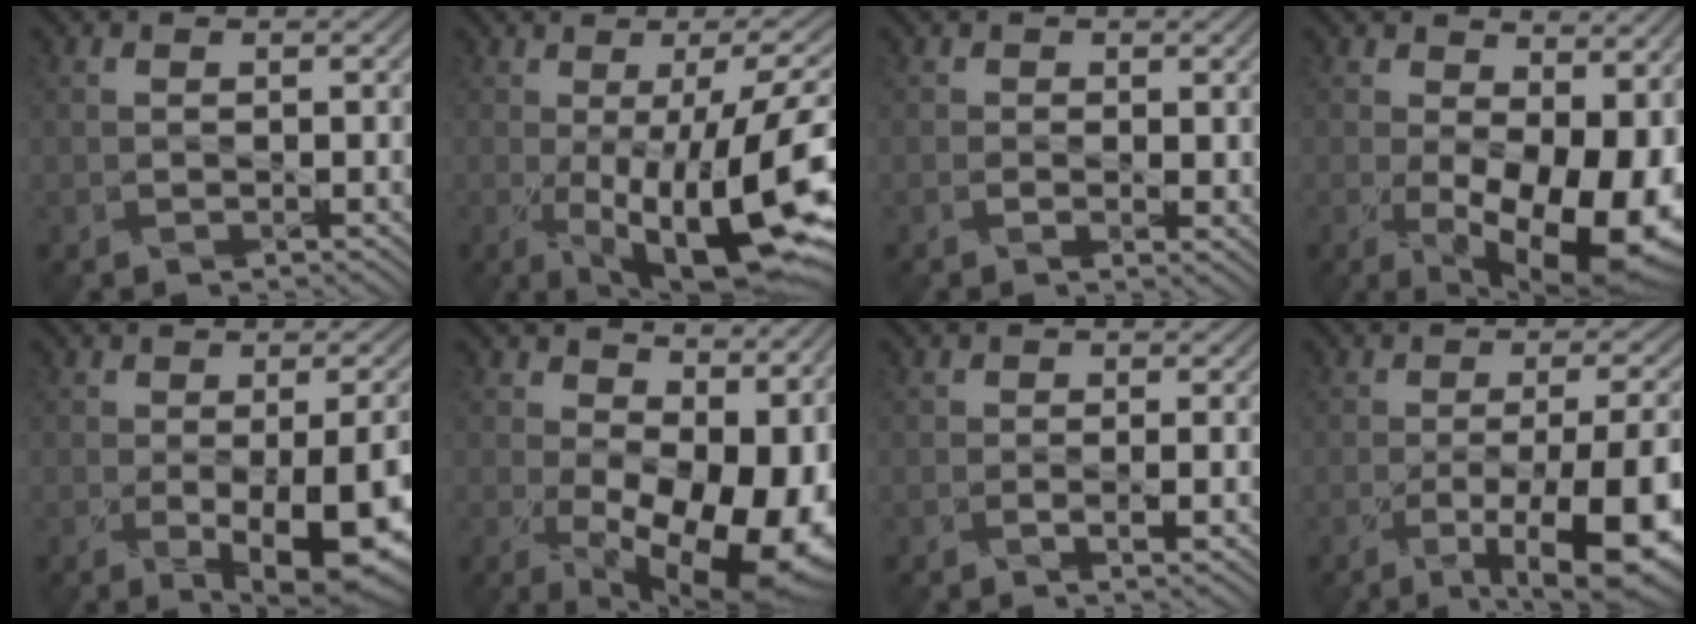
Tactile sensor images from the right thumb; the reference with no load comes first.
{"total": 15.5, "force": [-2.8, 4.8, 14.5], "torque": [-0.207, -0.024, -0.031]}
{"total": 1.1, "force": [0.0, 1.0, 0.6], "torque": [-0.008, -0.010, -0.001]}
{"total": 14.0, "force": [-2.0, 7.9, 11.4], "torque": [-0.170, -0.048, -0.005]}
{"total": 11.5, "force": [-3.7, 5.0, 9.7], "torque": [-0.126, -0.039, -0.034]}
{"total": 15.0, "force": [-0.7, 9.1, 11.9], "torque": [-0.167, -0.052, 0.027]}
{"total": 1.6, "force": [-1.0, 0.4, 1.2], "torque": [-0.018, -0.003, -0.019]}
{"total": 13.7, "force": [-6.0, 3.8, 11.7], "torque": [-0.155, -0.011, -0.087]}